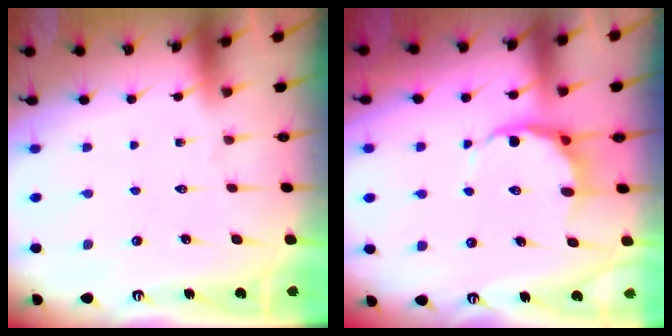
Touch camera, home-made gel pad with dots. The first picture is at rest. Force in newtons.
{"total": 6.8, "press": 6.5, "slide": 2.2}